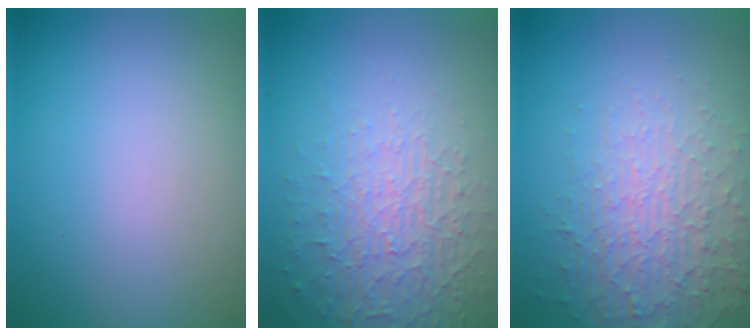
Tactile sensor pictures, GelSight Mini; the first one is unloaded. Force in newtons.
{"total": 5.2, "press": 3.2, "slide": 4.1}
{"total": 3.9, "press": 3.8, "slide": 0.8}